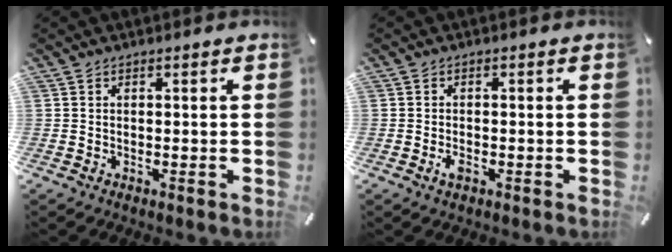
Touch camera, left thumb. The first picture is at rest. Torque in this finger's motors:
{"motor_torque": [0.17, 0.95, 0.11, 0.18, 0.00]}